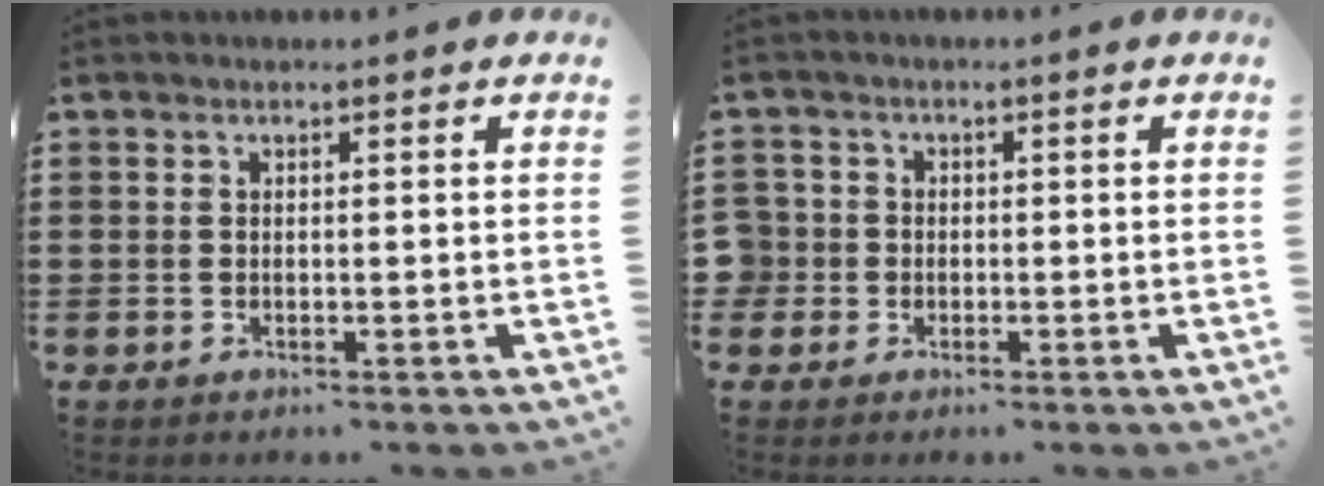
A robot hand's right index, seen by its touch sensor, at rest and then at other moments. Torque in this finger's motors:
{"motor_torque": [0.01, 0.01, -0.01, 0.00]}